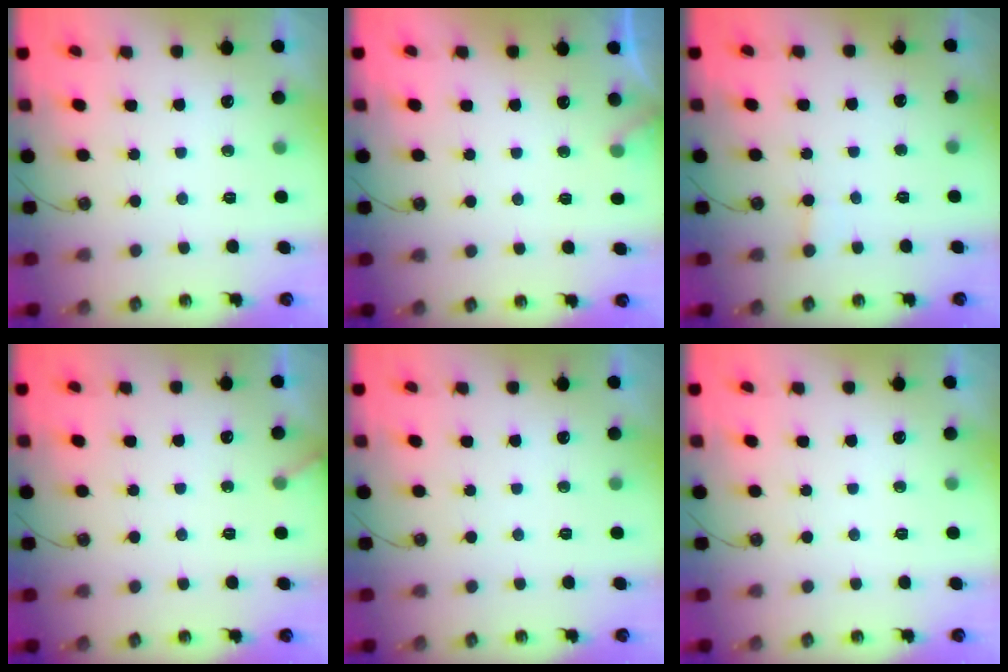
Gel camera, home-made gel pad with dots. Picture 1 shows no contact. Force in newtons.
{"total": 5.2, "press": 5.1, "slide": 0.4}
{"total": 1.7, "press": 1.7, "slide": 0.1}
{"total": 2.4, "press": 2.4, "slide": 0.2}
{"total": 0.0}
{"total": 0.0}